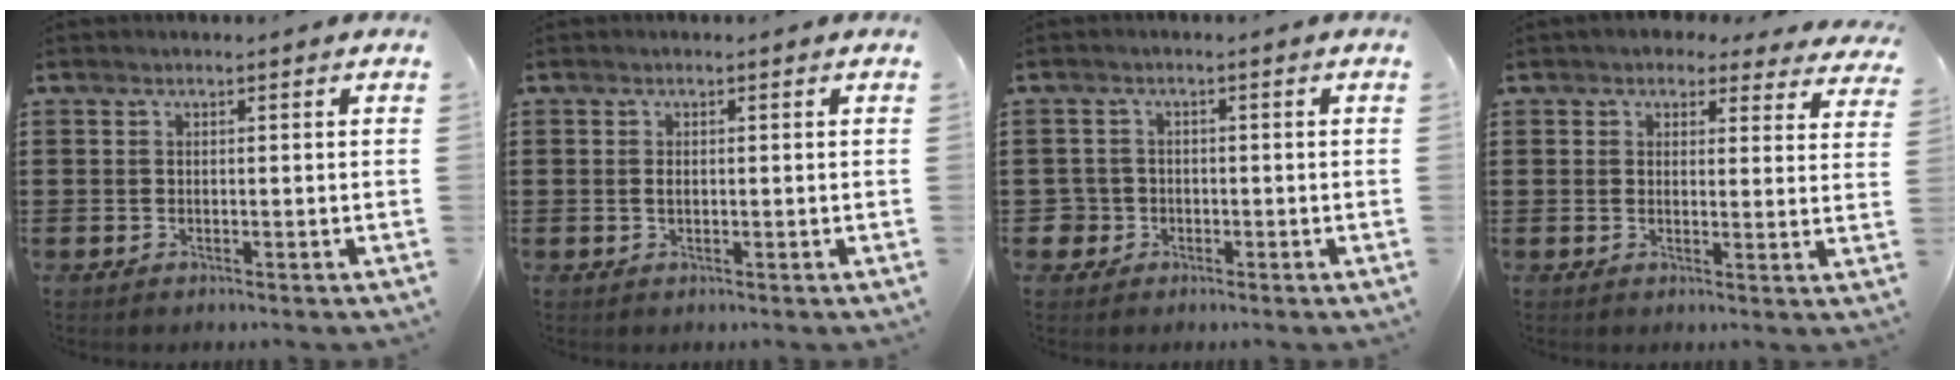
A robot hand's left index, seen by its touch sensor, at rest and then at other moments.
{"total": 0.8, "force": [0.0, 0.4, 0.7], "torque": [-0.016, 0.001, -0.001]}
{"total": 2.4, "force": [-1.1, 2.2, 0.3], "torque": [-0.024, -0.001, -0.029]}
{"total": 3.1, "force": [2.8, 1.1, 0.8], "torque": [-0.019, -0.006, 0.048]}